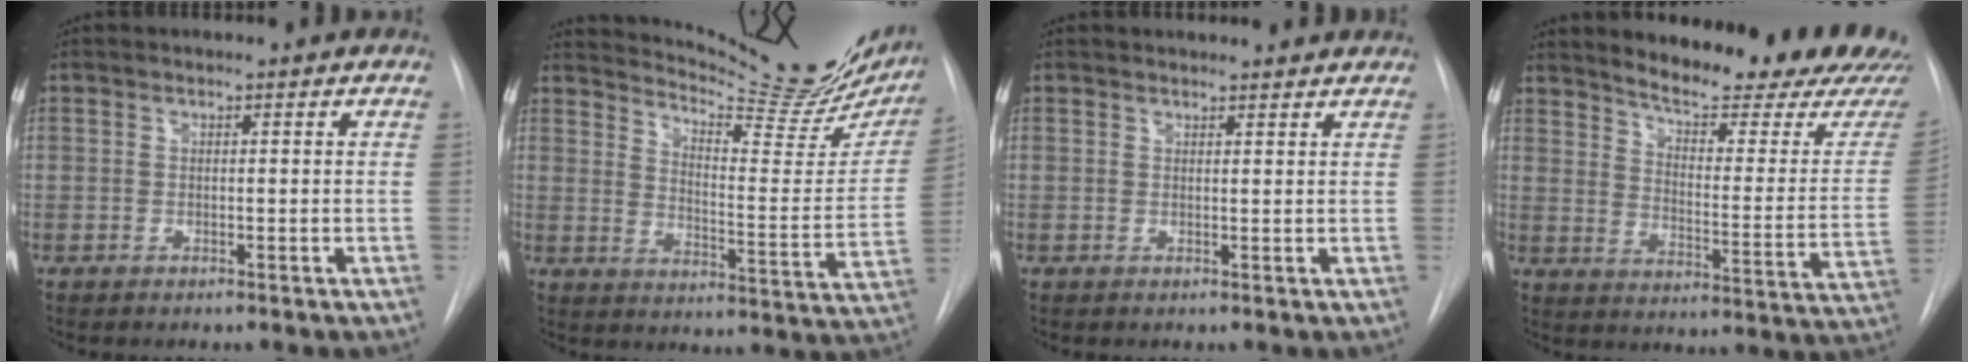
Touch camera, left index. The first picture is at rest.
{"total": 22.2, "force": [20.3, 3.0, 8.3], "torque": [-0.120, -0.086, 0.252]}
{"total": 5.3, "force": [5.2, 0.8, 1.1], "torque": [-0.010, 0.016, 0.052]}
{"total": 22.3, "force": [20.6, 2.2, 8.4], "torque": [-0.114, -0.102, 0.253]}